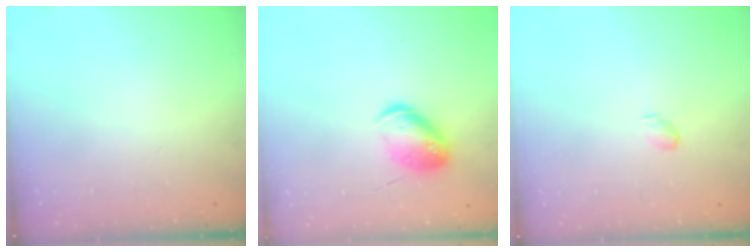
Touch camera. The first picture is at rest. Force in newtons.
{"total": 13.2, "press": 13.1, "slide": 1.4}
{"total": 2.9, "press": 2.9, "slide": 0.5}